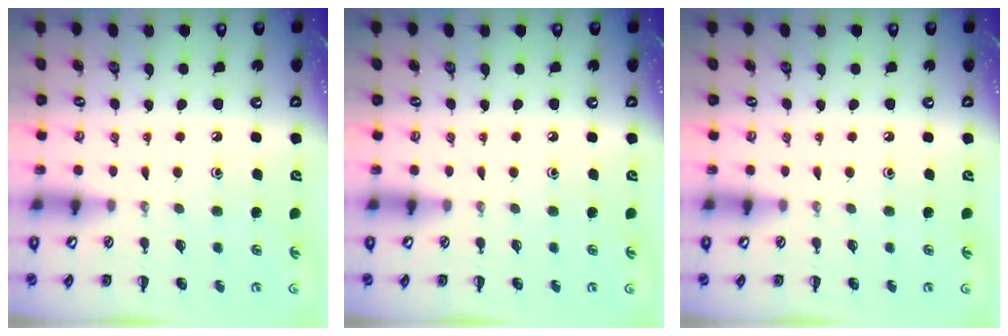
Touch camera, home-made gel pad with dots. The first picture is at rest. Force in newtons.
{"total": 0.0}
{"total": 0.0}